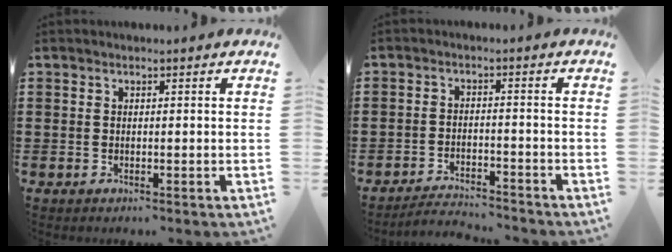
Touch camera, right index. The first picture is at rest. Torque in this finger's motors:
{"motor_torque": [-1.69, 0.40, -1.05, -0.21]}